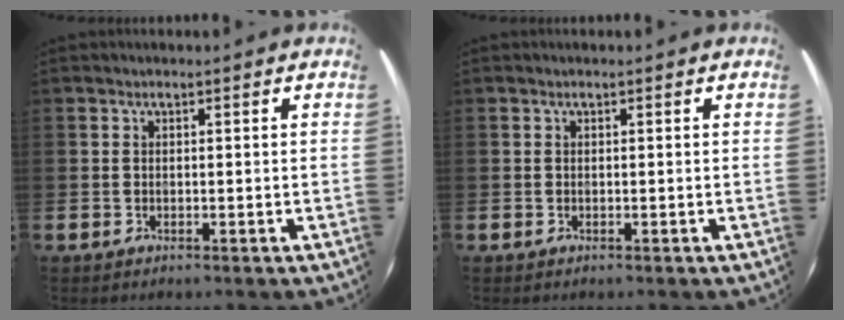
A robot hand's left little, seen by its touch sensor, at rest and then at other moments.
{"total": 0.0}